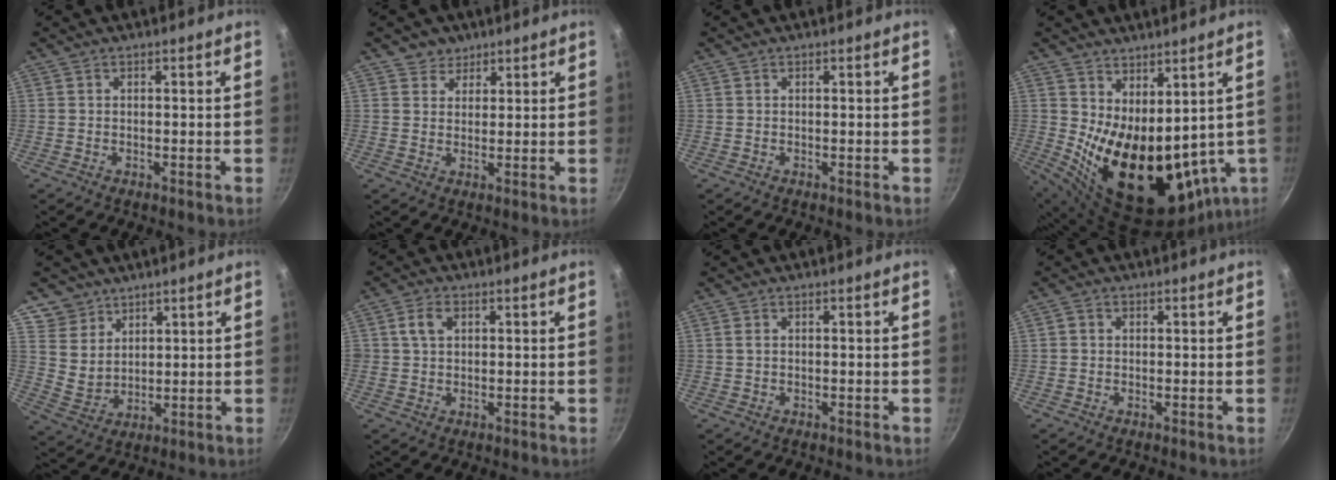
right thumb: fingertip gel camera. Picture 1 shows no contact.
{"total": 3.4, "force": [2.3, 2.6, 0.0], "torque": [0.027, -0.011, 0.032]}
{"total": 0.0}
{"total": 18.7, "force": [2.4, 10.2, 15.5], "torque": [-0.225, -0.042, 0.074]}
{"total": 7.6, "force": [4.9, 5.7, 1.3], "torque": [0.004, -0.017, 0.102]}
{"total": 3.7, "force": [1.2, 2.6, 2.4], "torque": [-0.036, 0.005, 0.020]}
{"total": 0.7, "force": [0.2, 0.5, 0.5], "torque": [-0.011, 0.001, 0.003]}
{"total": 1.1, "force": [0.0, 0.9, 0.5], "torque": [-0.009, 0.005, -0.001]}